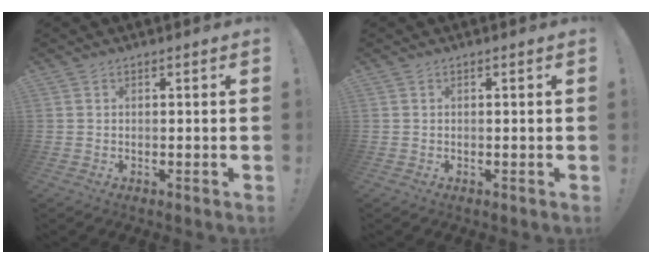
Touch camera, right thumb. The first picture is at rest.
{"total": 0.0}